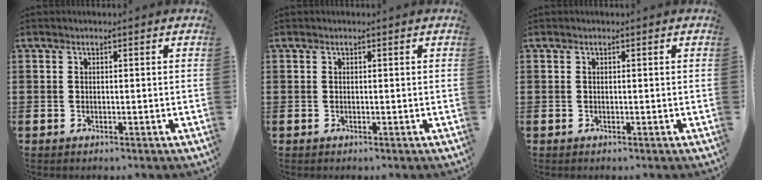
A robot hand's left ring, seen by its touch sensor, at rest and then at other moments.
{"total": 0.0}
{"total": 0.0}